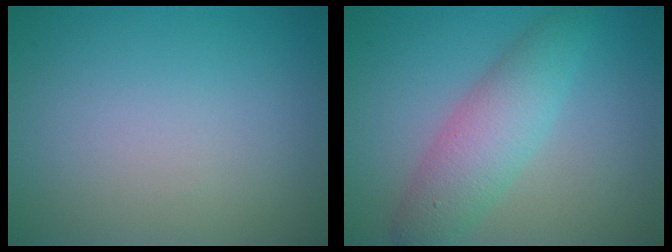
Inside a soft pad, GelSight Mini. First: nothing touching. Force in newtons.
{"total": 4.8, "press": 4.8, "slide": 0.1}